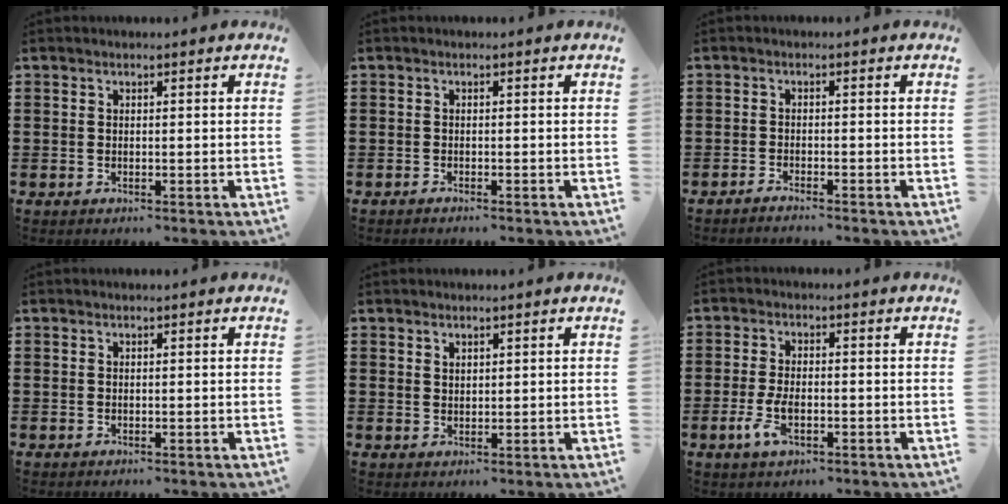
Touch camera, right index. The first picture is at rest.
{"total": 0.7, "force": [-0.7, 0.0, 0.1], "torque": [-0.004, -0.001, -0.014]}
{"total": 1.5, "force": [-1.5, -0.1, 0.1], "torque": [-0.005, 0.004, -0.029]}
{"total": 0.0}
{"total": 1.2, "force": [1.0, 0.6, 0.2], "torque": [-0.006, 0.003, 0.020]}
{"total": 4.7, "force": [-1.5, 2.1, 3.9], "torque": [-0.096, -0.008, -0.033]}